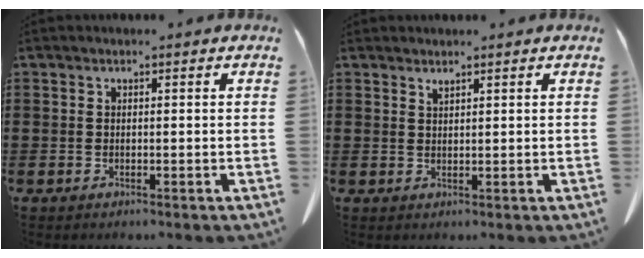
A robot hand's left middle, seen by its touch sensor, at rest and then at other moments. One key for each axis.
{"total": 1.1, "fx": 1.0, "fy": 0.0, "fz": 0.3, "tx": -0.009, "ty": -0.002, "tz": 0.020}